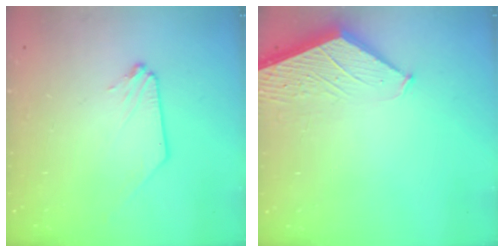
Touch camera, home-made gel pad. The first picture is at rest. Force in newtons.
{"total": 1.4, "press": 1.4, "slide": 0.3}